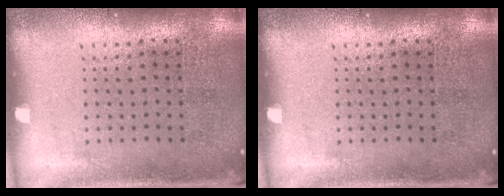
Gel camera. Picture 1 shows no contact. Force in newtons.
{"total": 0.0}